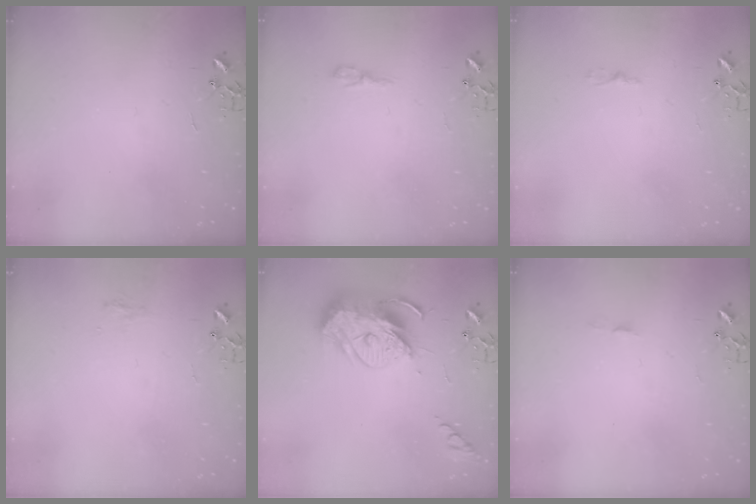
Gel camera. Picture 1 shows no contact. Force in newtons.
{"total": 4.4, "press": 4.4, "slide": 0.7}
{"total": 2.4, "press": 2.4, "slide": 0.3}
{"total": 5.9, "press": 5.9, "slide": 0.7}
{"total": 15.2, "press": 15.0, "slide": 1.9}
{"total": 3.5, "press": 3.5, "slide": 0.5}